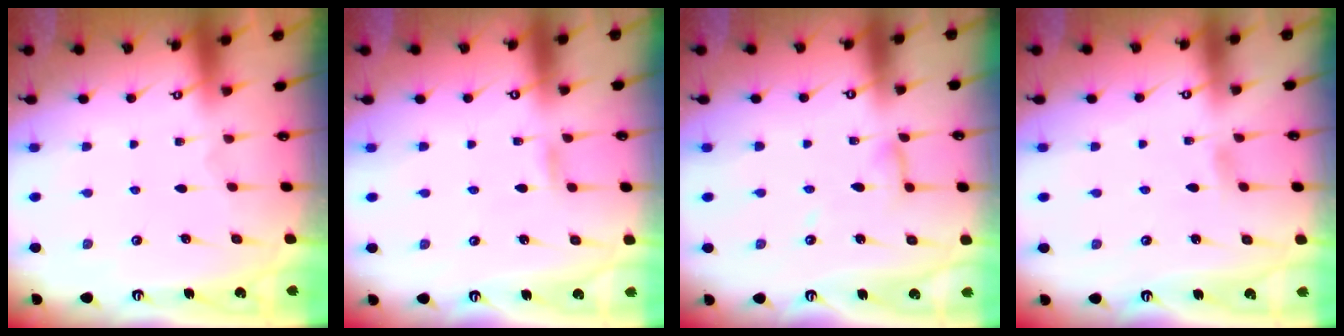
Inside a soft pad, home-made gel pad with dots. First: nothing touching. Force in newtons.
{"total": 4.6, "press": 4.6, "slide": 0.5}
{"total": 4.9, "press": 4.9, "slide": 0.4}
{"total": 2.9, "press": 2.8, "slide": 0.4}